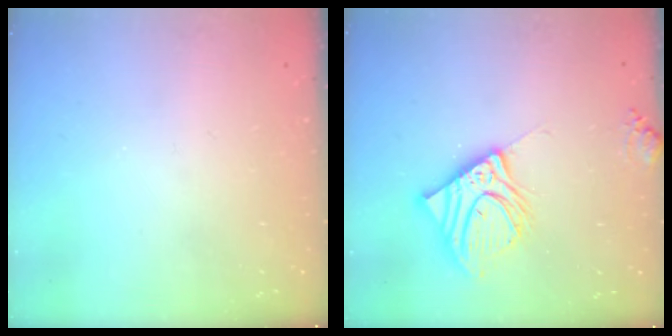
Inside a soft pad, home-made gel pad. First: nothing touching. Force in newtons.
{"total": 14.6, "press": 14.4, "slide": 2.6}